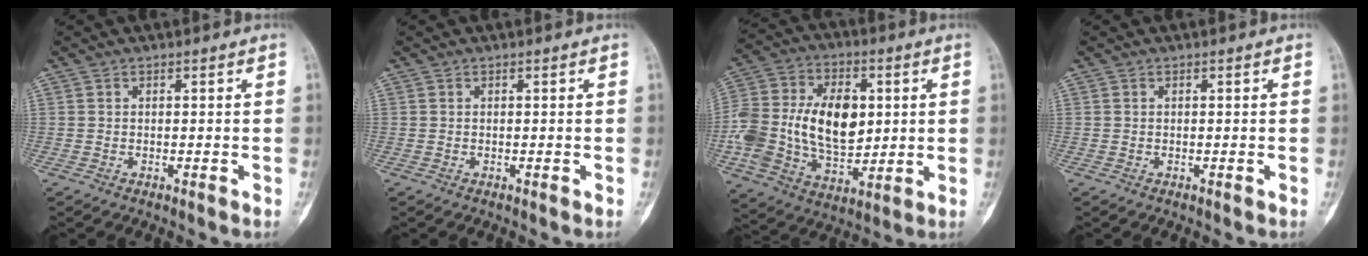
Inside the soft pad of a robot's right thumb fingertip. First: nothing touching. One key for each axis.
{"total": 0.0}
{"total": 20.8, "fx": 0.9, "fy": 13.4, "fz": 15.8, "tx": -0.292, "ty": 0.001, "tz": 0.025}
{"total": 0.0}